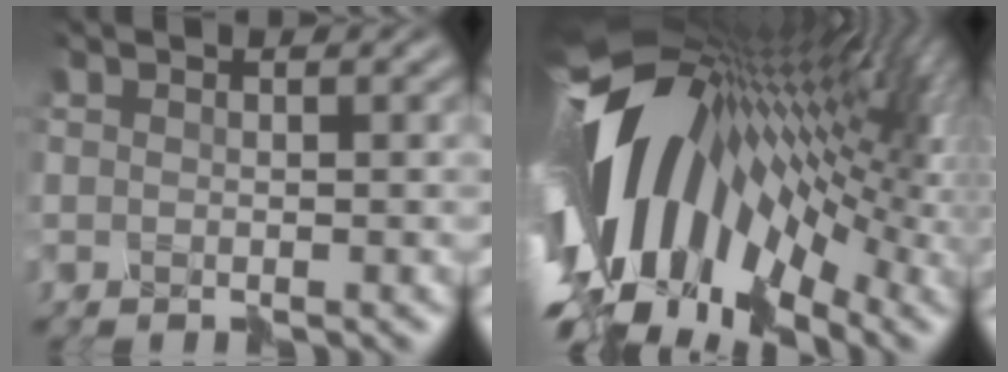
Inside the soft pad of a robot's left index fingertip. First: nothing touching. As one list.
[{"total": 14.6, "force": [-1.6, 7.1, 12.6], "torque": [-0.223, 0.020, -0.038]}]